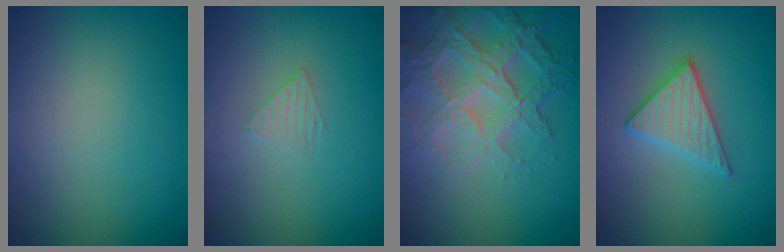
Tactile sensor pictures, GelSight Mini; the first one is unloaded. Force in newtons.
{"total": 1.0, "press": 0.3, "slide": 0.9}
{"total": 7.0, "press": 5.1, "slide": 4.8}
{"total": 2.9, "press": 2.9, "slide": 0.3}